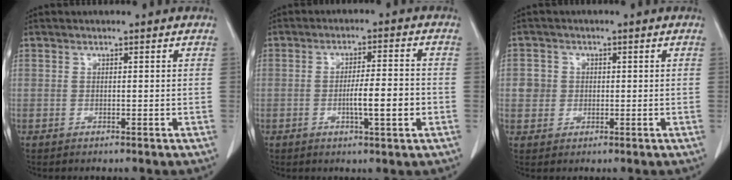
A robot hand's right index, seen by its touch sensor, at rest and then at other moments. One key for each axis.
{"total": 6.5, "fx": -1.7, "fy": 0.7, "fz": 6.2, "tx": -0.103, "ty": 0.001, "tz": -0.025}
{"total": 3.0, "fx": 0.2, "fy": 2.9, "fz": 0.5, "tx": -0.002, "ty": 0.009, "tz": 0.005}